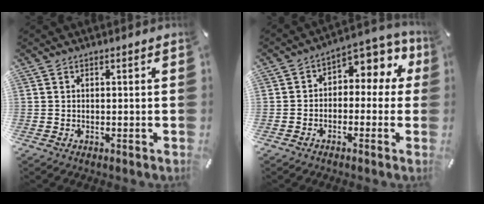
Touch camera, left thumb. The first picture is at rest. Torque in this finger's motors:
{"motor_torque": [0.10, 0.58, 0.16, -0.02, 0.14]}